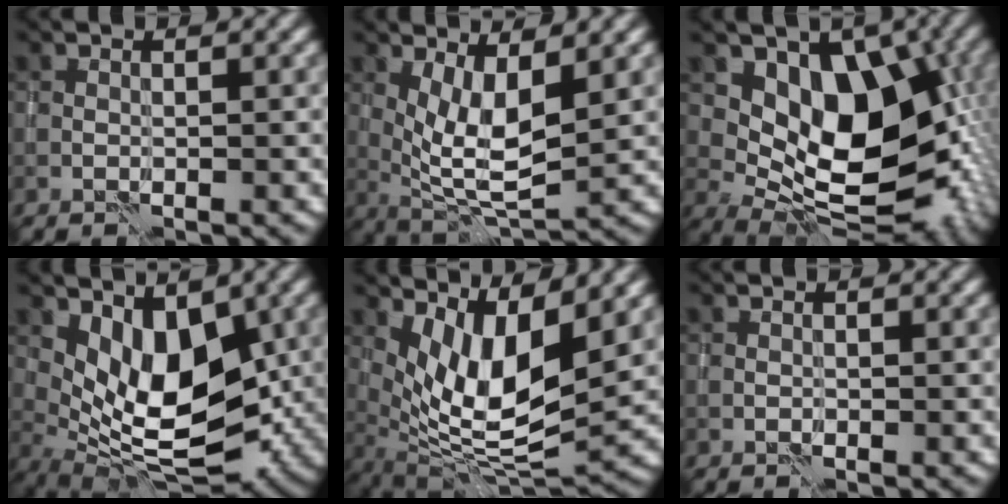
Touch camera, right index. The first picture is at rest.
{"total": 5.3, "force": [1.3, 1.6, 4.8], "torque": [-0.094, -0.017, 0.031]}
{"total": 11.5, "force": [2.1, 7.2, 8.7], "torque": [-0.118, -0.013, 0.036]}
{"total": 8.3, "force": [1.6, 4.5, 6.8], "torque": [-0.116, -0.015, 0.030]}
{"total": 8.8, "force": [3.1, 3.0, 7.7], "torque": [-0.147, -0.011, 0.059]}
{"total": 0.0}